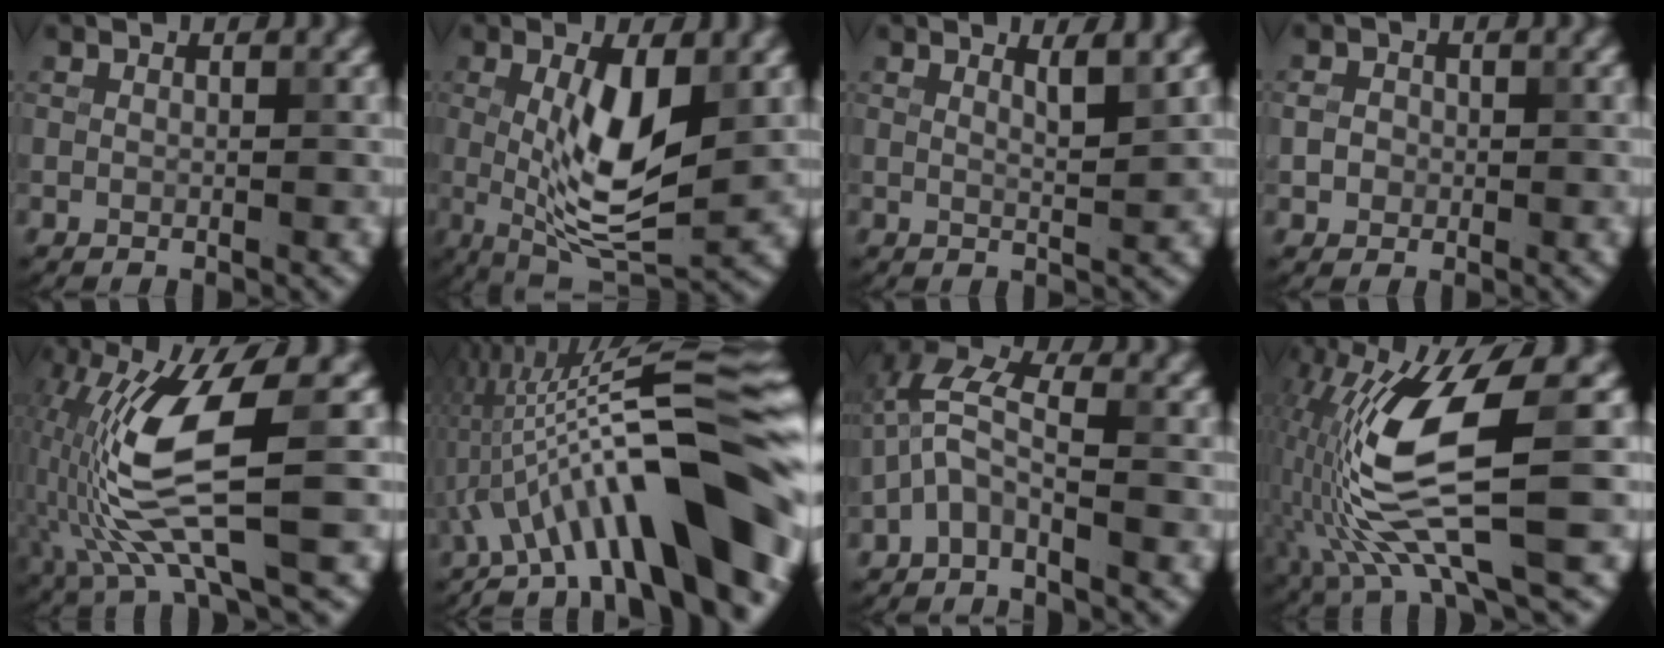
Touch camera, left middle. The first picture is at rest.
{"total": 7.7, "force": [0.4, 2.7, 7.2], "torque": [-0.139, -0.011, 0.010]}
{"total": 2.1, "force": [1.2, 0.5, 1.7], "torque": [-0.019, 0.001, 0.014]}
{"total": 1.8, "force": [-0.1, 1.6, 0.7], "torque": [-0.010, -0.002, -0.003]}
{"total": 10.5, "force": [-0.9, 2.2, 10.2], "torque": [-0.214, -0.006, -0.014]}
{"total": 15.9, "force": [-4.5, 2.7, 15.0], "torque": [-0.205, 0.043, -0.073]}
{"total": 3.9, "force": [-1.7, 1.4, 3.2], "torque": [-0.071, 0.018, -0.047]}
{"total": 11.5, "force": [-0.4, 2.4, 11.2], "torque": [-0.227, -0.008, 0.000]}